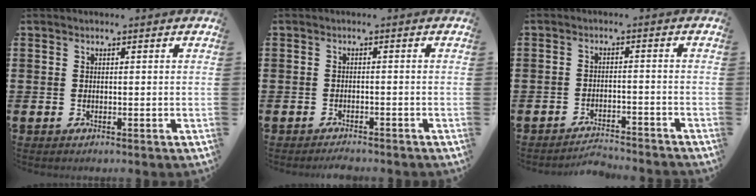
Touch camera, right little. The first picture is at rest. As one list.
[{"total": 1.1, "force": [-1.1, -0.1, 0.1], "torque": [-0.004, 0.002, -0.023]}, {"total": 2.6, "force": [-2.6, -0.1, 0.1], "torque": [-0.005, 0.004, -0.055]}]